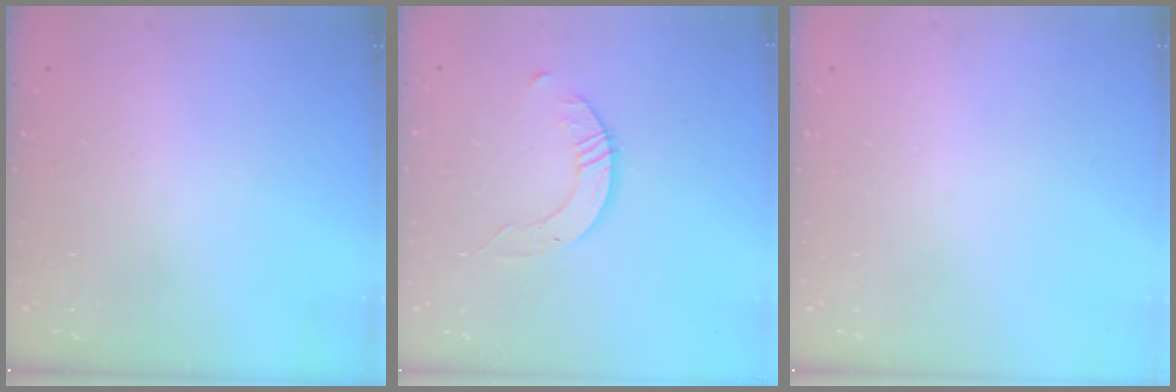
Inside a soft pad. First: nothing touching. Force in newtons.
{"total": 2.4, "press": 2.4, "slide": 0.3}
{"total": 0.0}